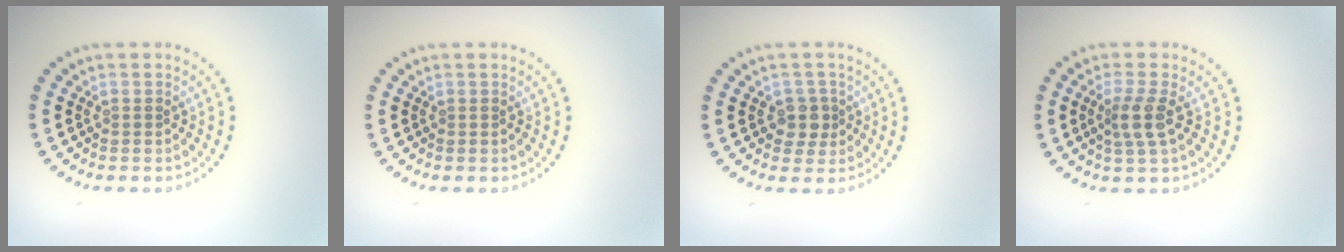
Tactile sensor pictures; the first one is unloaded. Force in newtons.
{"total": 0.0}
{"total": 2.1, "press": 1.8, "slide": 1.0}
{"total": 2.5, "press": 1.9, "slide": 1.6}